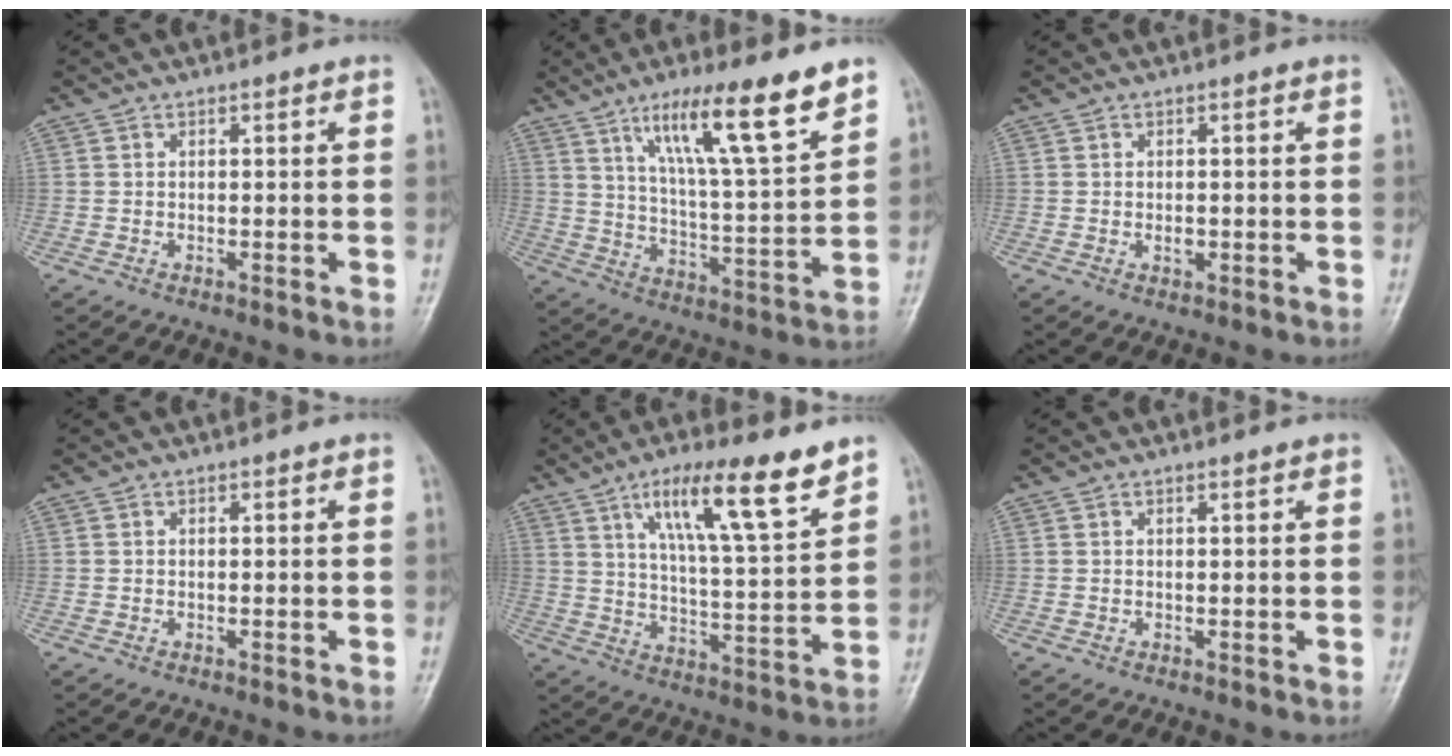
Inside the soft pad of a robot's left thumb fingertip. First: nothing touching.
{"total": 16.7, "force": [10.4, 2.4, 12.9], "torque": [-0.201, -0.049, 0.181]}
{"total": 1.4, "force": [-0.2, 0.8, 1.1], "torque": [-0.015, -0.001, -0.001]}
{"total": 0.0}
{"total": 15.3, "force": [9.5, 2.9, 11.7], "torque": [-0.179, -0.044, 0.161]}
{"total": 0.6, "force": [0.4, 0.0, 0.4], "torque": [-0.008, -0.002, 0.007]}